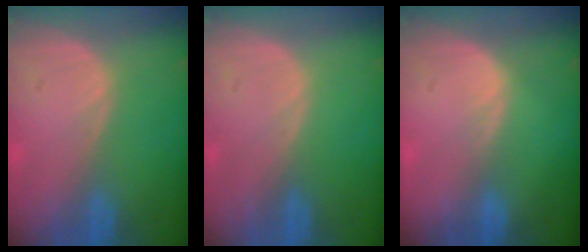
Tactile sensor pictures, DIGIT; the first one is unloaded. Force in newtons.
{"total": 0.0}
{"total": 1.1, "press": 0.7, "slide": 0.9}